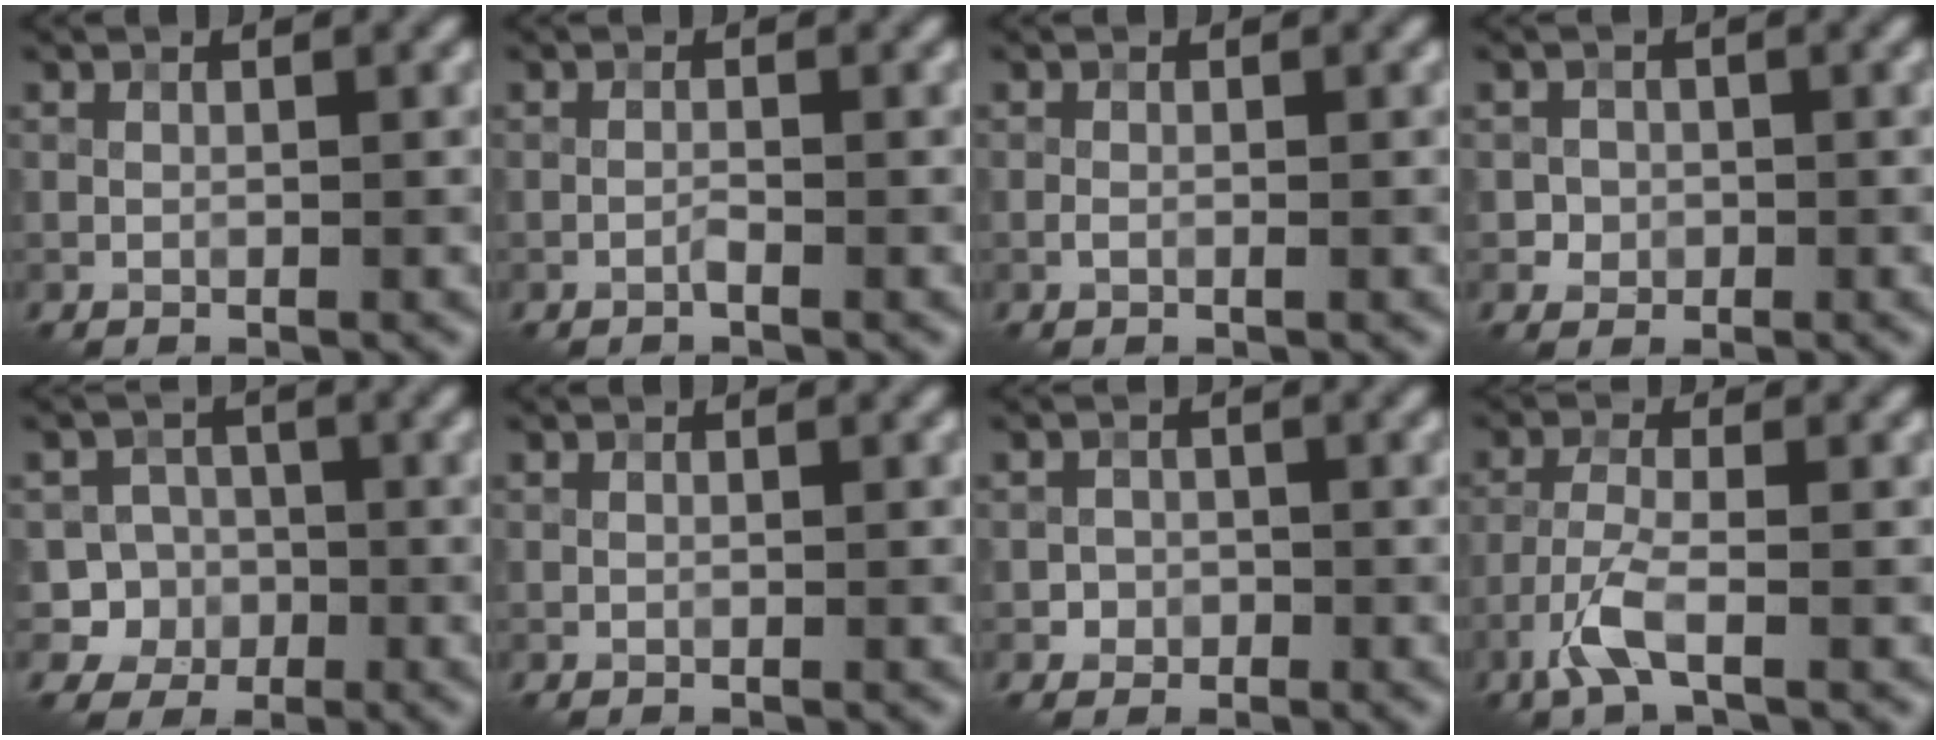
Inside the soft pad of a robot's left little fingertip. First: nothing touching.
{"total": 0.6, "force": [-0.4, 0.0, 0.4], "torque": [-0.007, 0.003, -0.010]}
{"total": 0.6, "force": [-0.2, 0.2, 0.5], "torque": [-0.014, 0.000, -0.005]}
{"total": 1.4, "force": [-0.2, 1.4, 0.1], "torque": [0.016, -0.001, -0.003]}
{"total": 4.8, "force": [-1.5, 4.5, 0.7], "torque": [0.020, 0.004, -0.042]}
{"total": 0.0}
{"total": 1.4, "force": [-0.5, 1.3, 0.1], "torque": [0.012, 0.003, -0.012]}
{"total": 3.6, "force": [-2.0, 0.9, 2.9], "torque": [-0.069, 0.003, -0.049]}